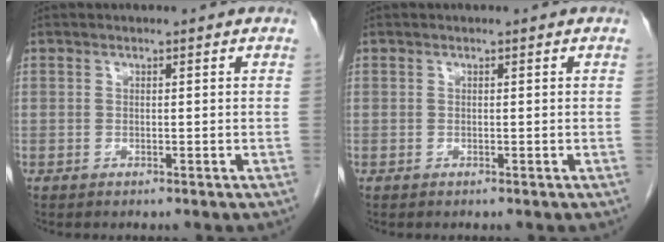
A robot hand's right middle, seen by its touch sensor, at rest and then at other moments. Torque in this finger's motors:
{"motor_torque": [-0.07, -0.03, 0.00, -0.01]}